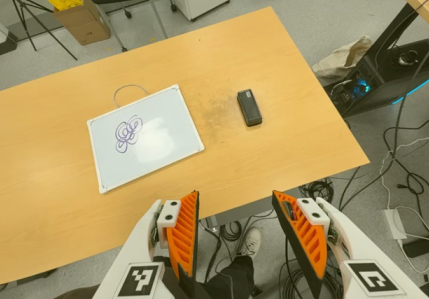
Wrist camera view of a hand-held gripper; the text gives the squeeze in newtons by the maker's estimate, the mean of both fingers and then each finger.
{"total": 0.0}